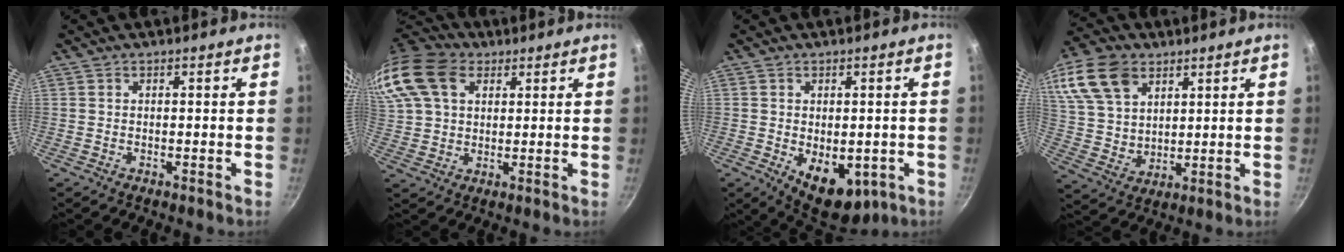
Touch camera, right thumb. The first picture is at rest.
{"total": 20.4, "force": [8.6, 14.4, 11.8], "torque": [-0.276, 0.034, 0.157]}
{"total": 10.3, "force": [-2.5, 6.2, 7.8], "torque": [-0.081, -0.011, -0.017]}
{"total": 17.7, "force": [8.8, 11.9, 9.6], "torque": [-0.193, -0.008, 0.176]}